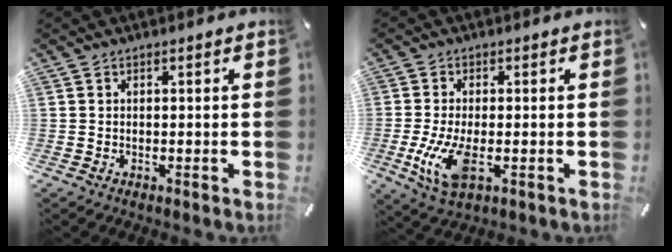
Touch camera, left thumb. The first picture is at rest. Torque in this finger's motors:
{"motor_torque": [0.66, 0.70, 0.54, -0.02, 0.14]}